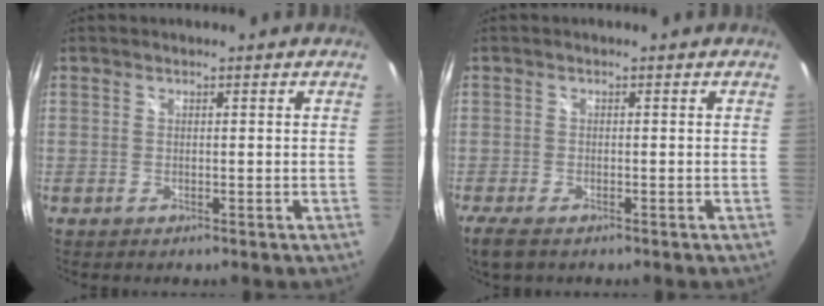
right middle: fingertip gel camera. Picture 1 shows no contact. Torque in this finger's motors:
{"motor_torque": [0.52, -0.57, 0.02, 0.05]}